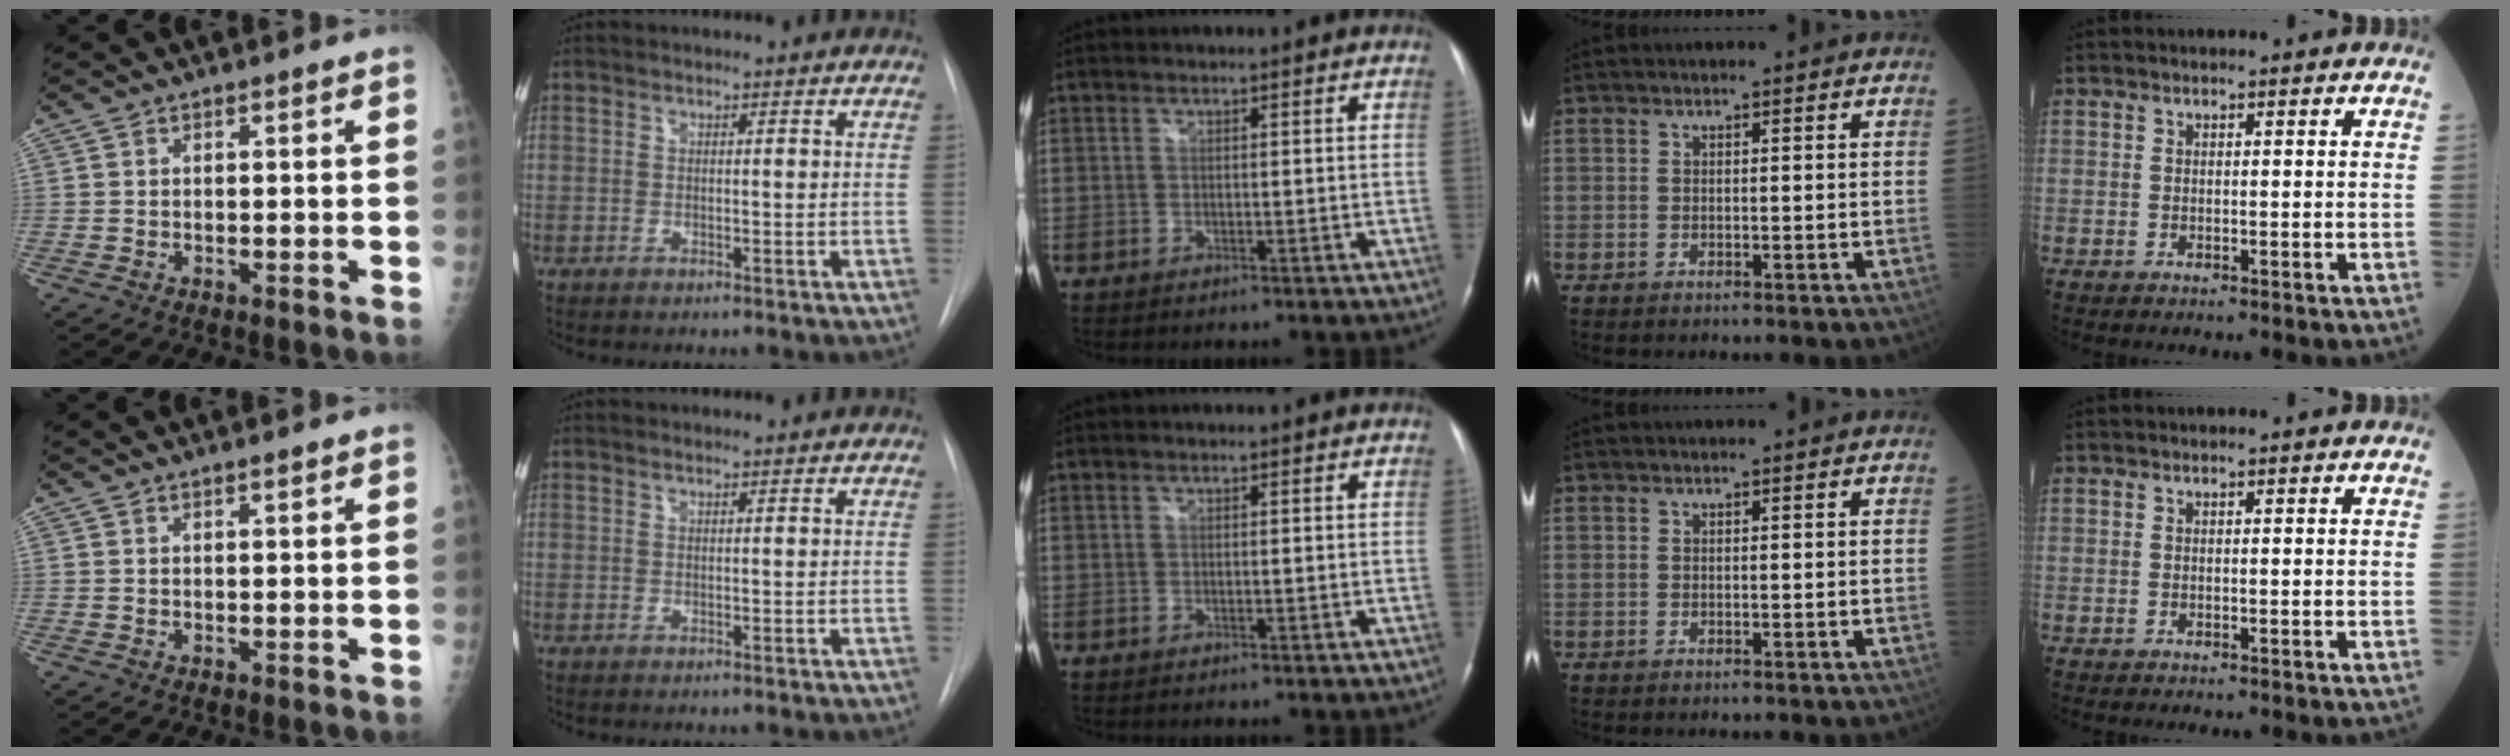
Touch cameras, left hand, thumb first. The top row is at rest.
{"thumb": {"total": 0.7, "force": [0.6, 0.0, 0.4], "torque": [-0.006, -0.004, 0.012]}, "index": {"total": 0.8, "force": [0.8, 0.0, 0.1], "torque": [-0.008, 0.010, 0.015]}}